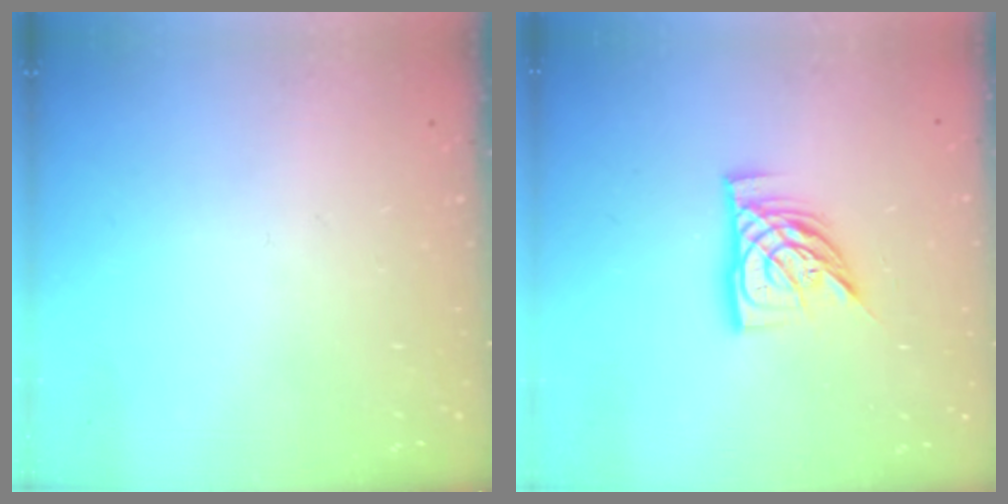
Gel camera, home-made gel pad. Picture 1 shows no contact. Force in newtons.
{"total": 13.0, "press": 13.0, "slide": 1.2}